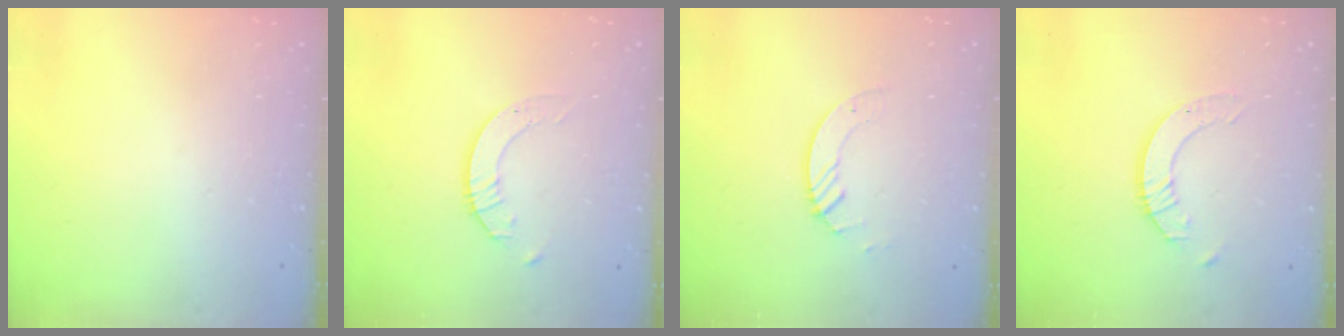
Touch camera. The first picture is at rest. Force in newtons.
{"total": 2.7, "press": 2.7, "slide": 0.2}
{"total": 2.6, "press": 2.6, "slide": 0.3}
{"total": 3.5, "press": 3.4, "slide": 0.4}